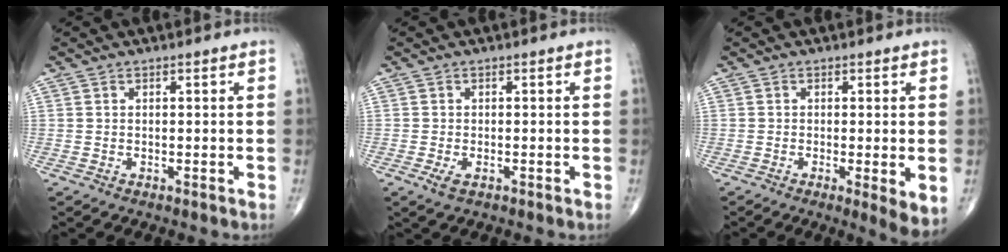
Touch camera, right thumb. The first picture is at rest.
{"total": 2.0, "force": [-0.9, 0.9, 1.5], "torque": [-0.030, -0.002, -0.016]}
{"total": 4.7, "force": [-0.8, 0.9, 4.6], "torque": [-0.073, -0.016, -0.017]}